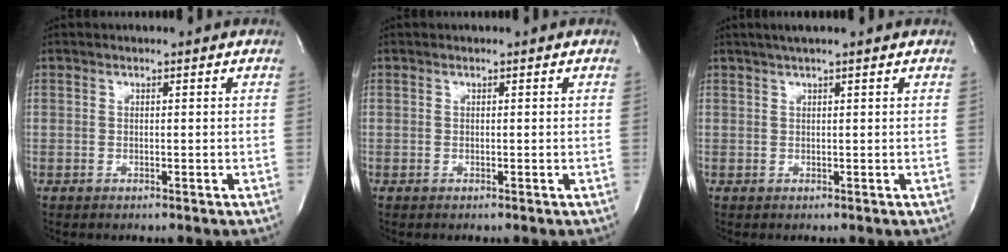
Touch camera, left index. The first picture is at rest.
{"total": 0.0}
{"total": 4.0, "force": [3.2, -0.3, 2.5], "torque": [-0.038, 0.027, 0.049]}